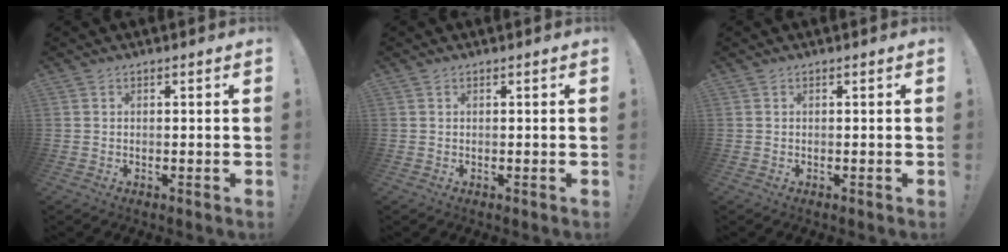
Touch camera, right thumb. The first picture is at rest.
{"total": 0.0}
{"total": 0.0}